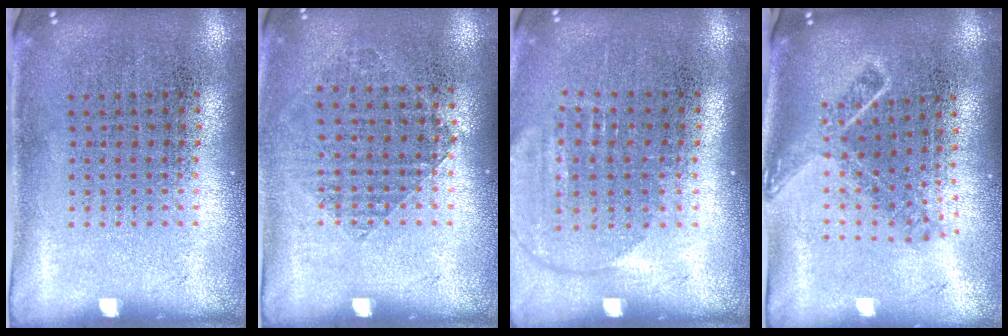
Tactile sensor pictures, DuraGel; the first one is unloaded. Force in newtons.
{"total": 0.9, "press": 0.9, "slide": 0.3}
{"total": 1.5, "press": 1.3, "slide": 0.6}
{"total": 1.7, "press": 1.3, "slide": 1.1}